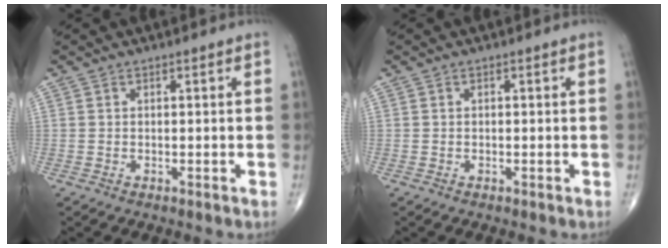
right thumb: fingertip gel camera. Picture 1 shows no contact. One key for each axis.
{"total": 0.0}